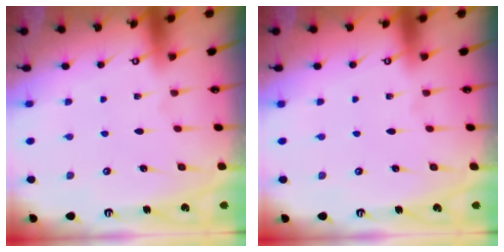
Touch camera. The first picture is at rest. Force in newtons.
{"total": 0.0}